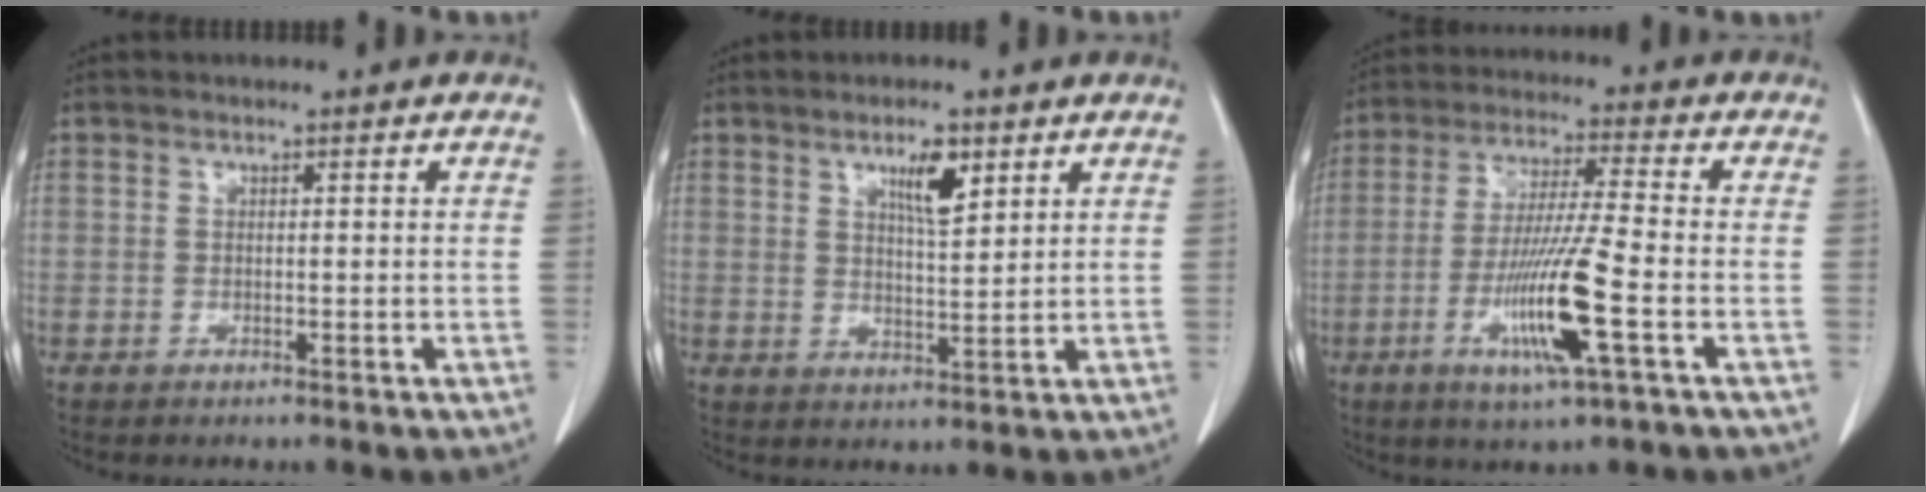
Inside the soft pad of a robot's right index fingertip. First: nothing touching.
{"total": 5.1, "force": [2.8, 1.1, 4.1], "torque": [-0.074, -0.002, 0.050]}
{"total": 12.2, "force": [-4.0, -0.3, 11.5], "torque": [-0.227, -0.019, -0.078]}